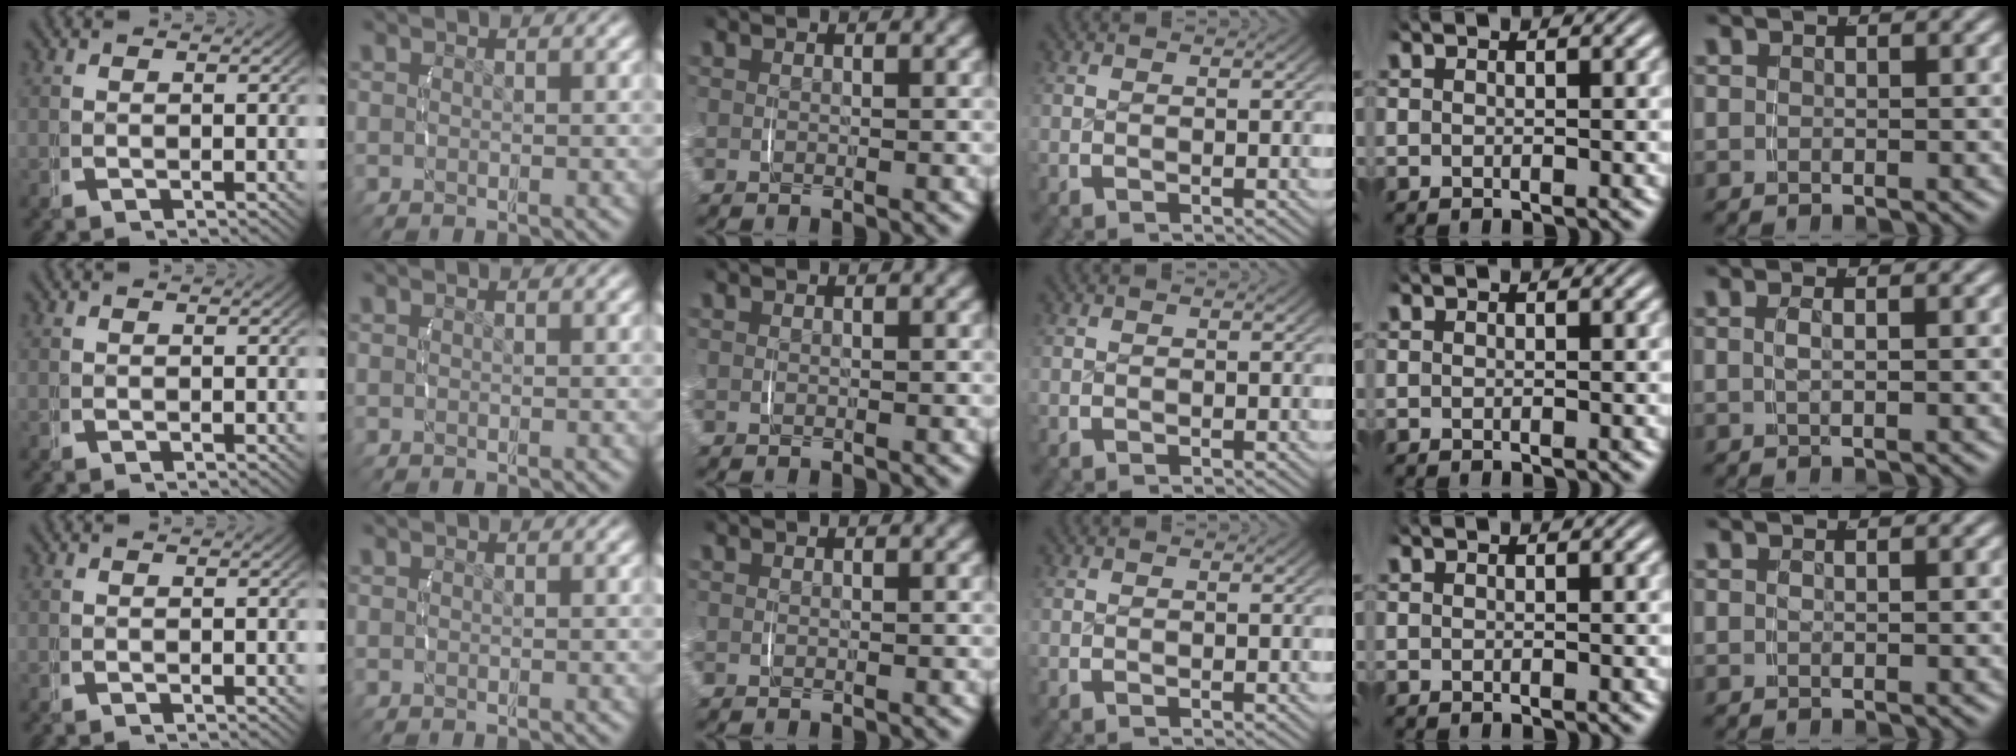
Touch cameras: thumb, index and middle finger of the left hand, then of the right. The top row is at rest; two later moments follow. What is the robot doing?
{"motion": "lift_and_place", "object": "jewelry box"}